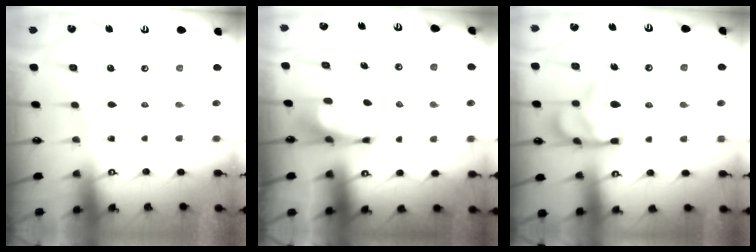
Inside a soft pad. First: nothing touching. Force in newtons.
{"total": 3.8, "press": 3.8, "slide": 0.3}
{"total": 17.1, "press": 17.0, "slide": 1.9}